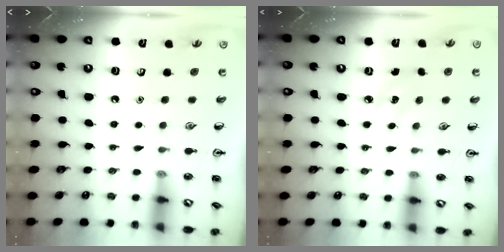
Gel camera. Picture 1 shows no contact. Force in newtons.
{"total": 4.1, "press": 3.8, "slide": 1.4}